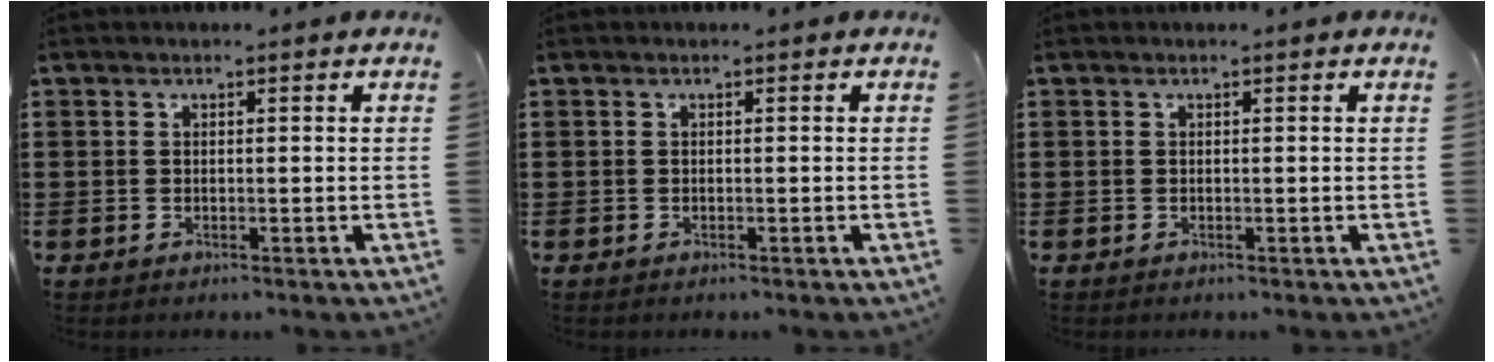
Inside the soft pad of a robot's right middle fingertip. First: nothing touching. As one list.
[{"total": 0.0}, {"total": 0.0}]